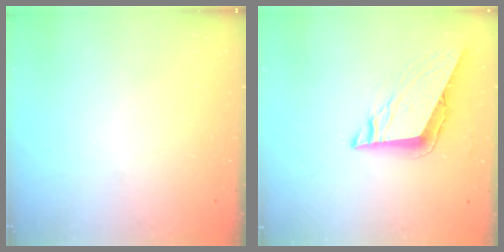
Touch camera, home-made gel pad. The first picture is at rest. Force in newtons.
{"total": 8.6, "press": 8.5, "slide": 1.3}